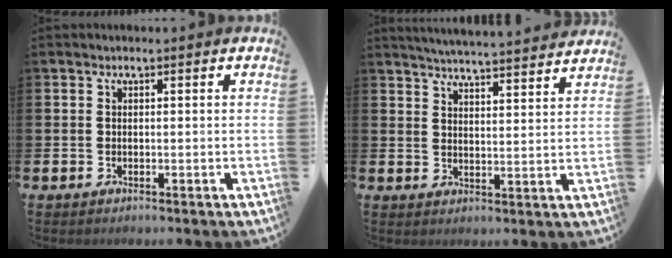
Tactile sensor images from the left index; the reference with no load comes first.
{"total": 5.2, "force": [5.2, -0.4, 0.6], "torque": [-0.025, -0.038, 0.090]}